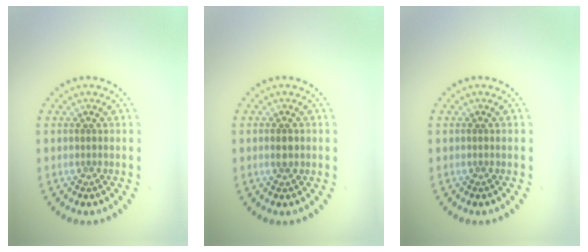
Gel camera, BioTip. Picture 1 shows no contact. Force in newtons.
{"total": 1.5, "press": 1.5, "slide": 0.1}
{"total": 0.0}